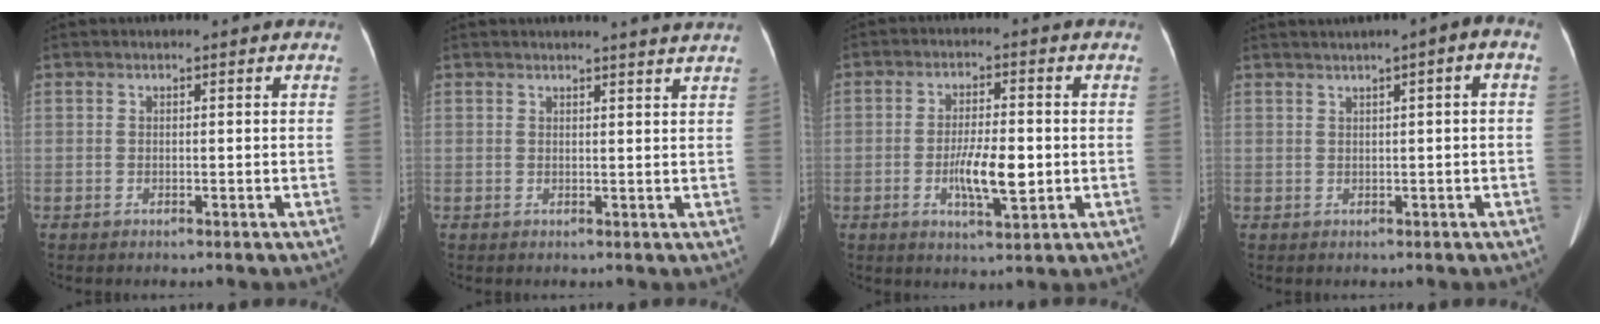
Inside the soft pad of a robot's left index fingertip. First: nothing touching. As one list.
[{"total": 4.7, "force": [4.4, -0.9, 1.5], "torque": [-0.017, -0.020, 0.029]}, {"total": 6.7, "force": [-1.8, 1.7, 6.2], "torque": [-0.113, -0.025, -0.032]}, {"total": 4.3, "force": [1.2, 0.0, 4.1], "torque": [-0.062, 0.000, 0.015]}]